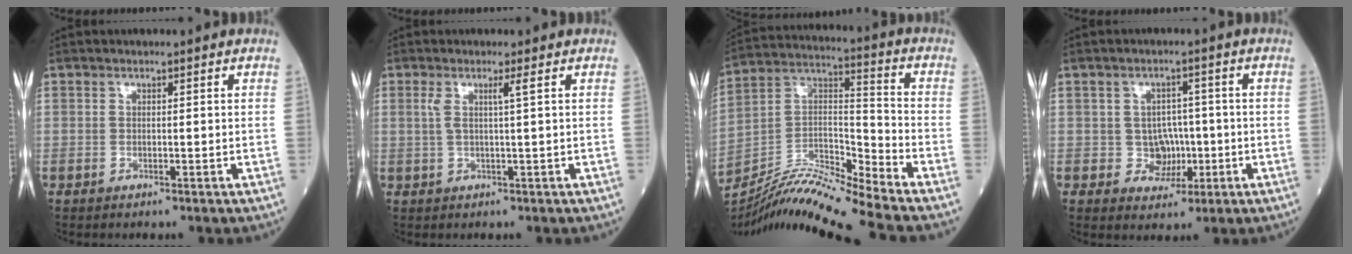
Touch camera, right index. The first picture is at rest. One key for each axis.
{"total": 2.4, "fx": 0.8, "fy": -0.5, "fz": 2.2, "tx": -0.049, "ty": 0.005, "tz": 0.017}
{"total": 15.9, "fx": -14.7, "fy": -2.4, "fz": 5.6, "tx": -0.101, "ty": 0.027, "tz": -0.269}
{"total": 4.1, "fx": -0.6, "fy": 3.8, "fz": 1.3, "tx": -0.008, "ty": 0.008, "tz": -0.004}